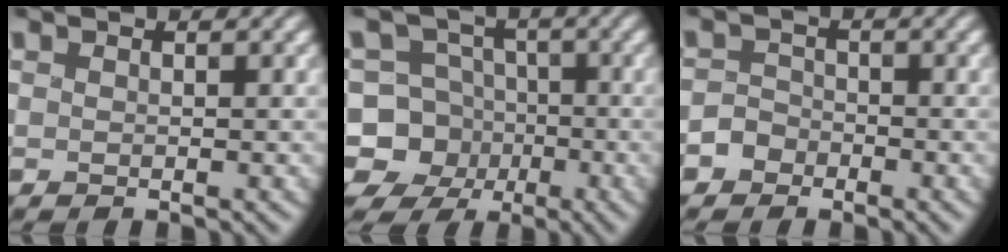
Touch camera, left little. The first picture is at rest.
{"total": 10.2, "force": [-4.0, 8.9, 2.9], "torque": [-0.046, 0.010, -0.100]}
{"total": 2.2, "force": [-1.5, 1.6, 0.2], "torque": [0.015, 0.004, -0.038]}